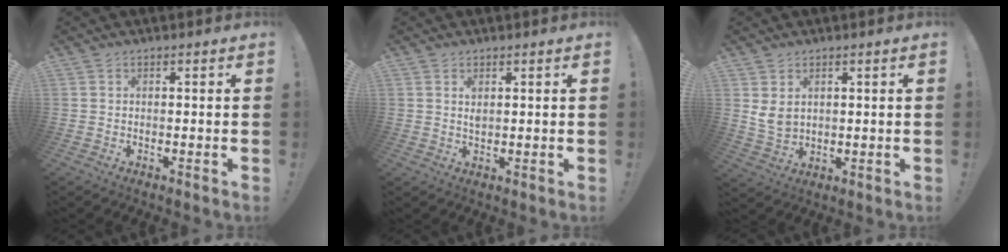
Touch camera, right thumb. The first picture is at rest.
{"total": 1.8, "force": [1.2, 0.7, 1.2], "torque": [-0.022, -0.004, 0.021]}
{"total": 5.4, "force": [2.7, 3.5, 3.1], "torque": [-0.056, -0.009, 0.050]}